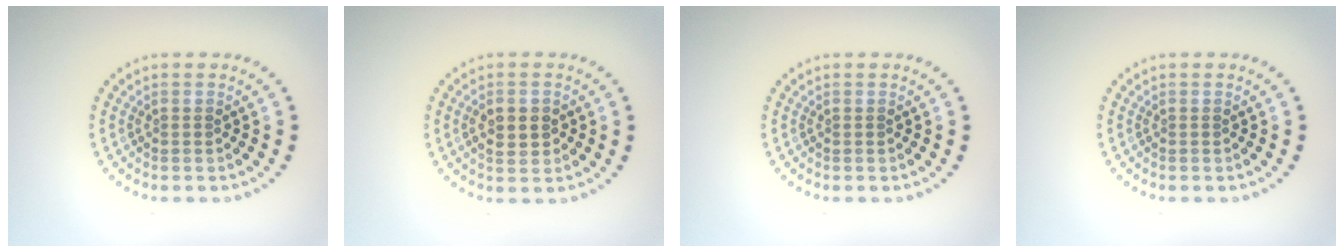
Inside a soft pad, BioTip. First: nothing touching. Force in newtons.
{"total": 2.8, "press": 2.8, "slide": 0.2}
{"total": 0.0}
{"total": 0.0}